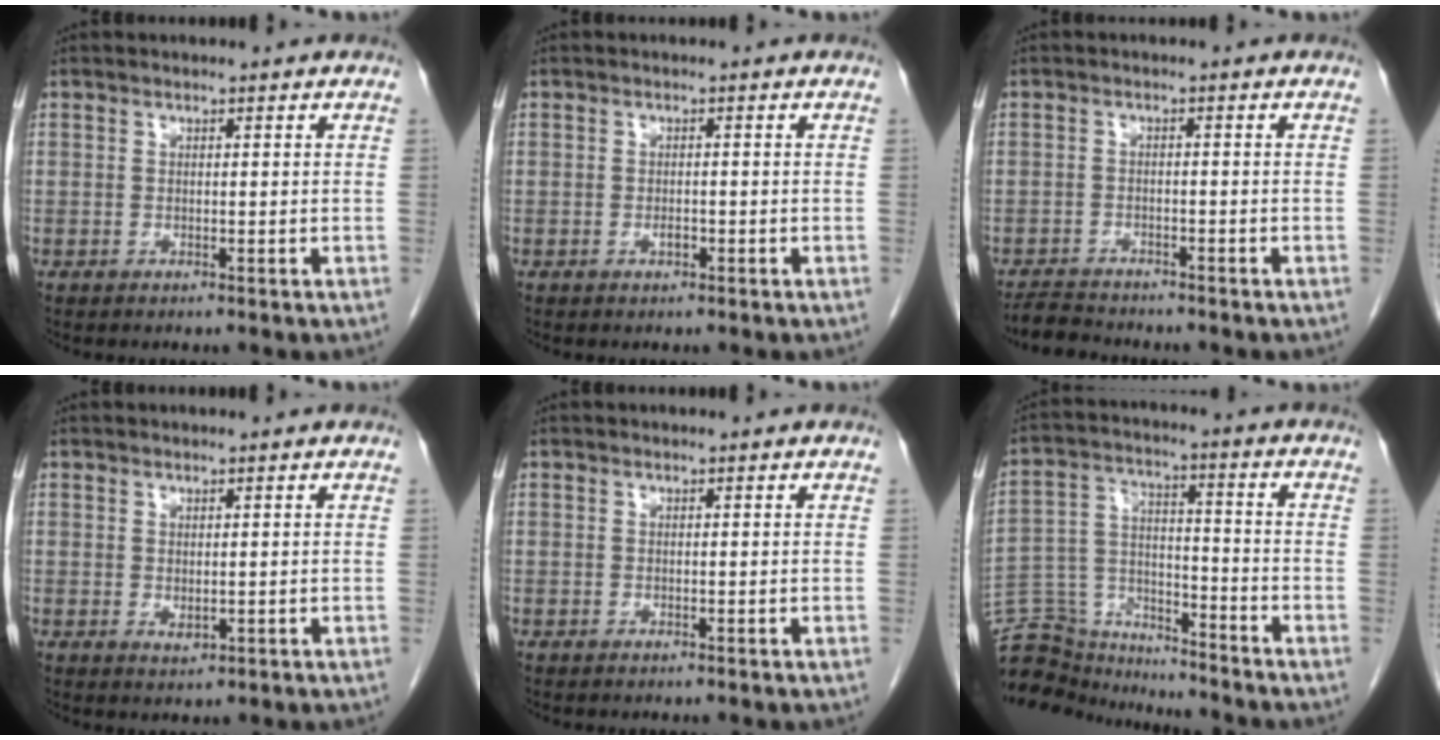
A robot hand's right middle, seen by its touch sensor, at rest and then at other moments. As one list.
[{"total": 0.9, "force": [-0.4, 0.4, 0.6], "torque": [-0.015, 0.001, -0.006]}, {"total": 3.7, "force": [-3.6, 0.5, 0.4], "torque": [-0.010, -0.015, -0.064]}, {"total": 1.2, "force": [0.0, 0.7, 1.0], "torque": [-0.018, -0.005, 0.006]}, {"total": 0.0}, {"total": 12.7, "force": [-12.5, 2.6, 0.8], "torque": [-0.021, 0.042, -0.219]}]